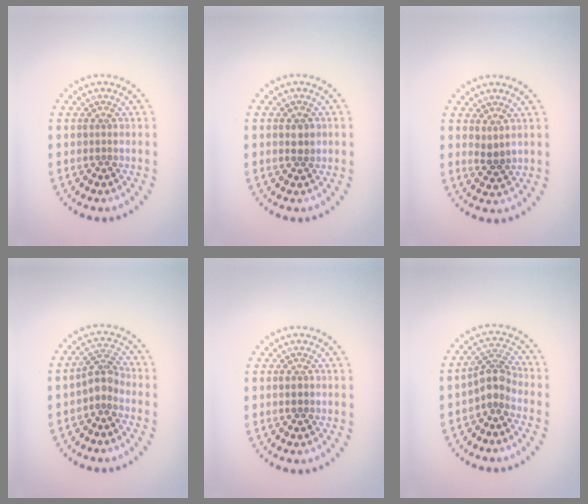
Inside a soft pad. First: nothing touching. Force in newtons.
{"total": 1.3, "press": 1.3, "slide": 0.2}
{"total": 1.2, "press": 1.0, "slide": 0.7}
{"total": 2.3, "press": 1.8, "slide": 1.4}
{"total": 1.2, "press": 1.2, "slide": 0.1}
{"total": 2.6, "press": 2.0, "slide": 1.7}